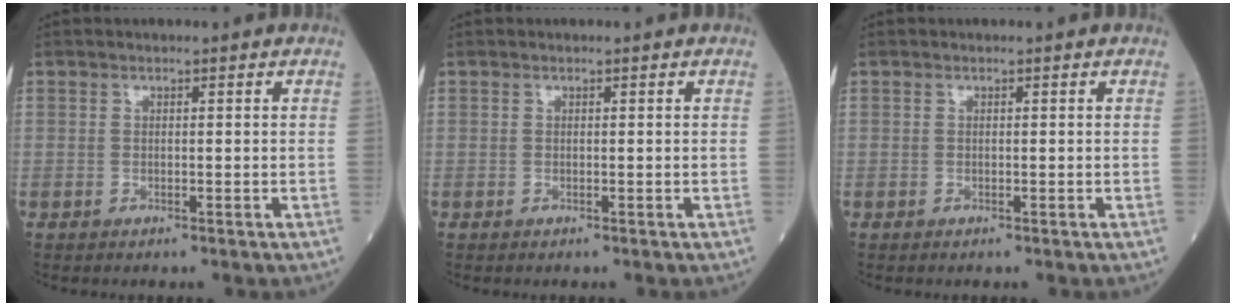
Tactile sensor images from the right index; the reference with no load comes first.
{"total": 0.0}
{"total": 0.0}